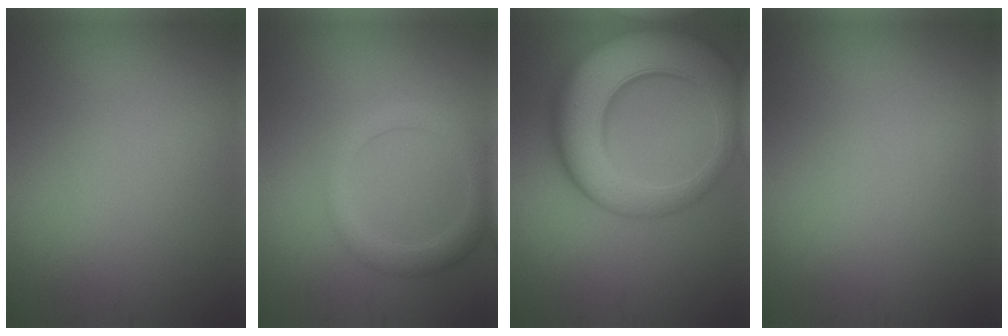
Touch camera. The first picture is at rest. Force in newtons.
{"total": 2.9, "press": 2.9, "slide": 0.1}
{"total": 10.9, "press": 10.9, "slide": 0.7}
{"total": 0.0}